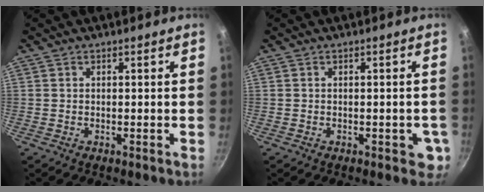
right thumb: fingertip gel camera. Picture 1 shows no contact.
{"total": 3.4, "force": [-1.0, 2.0, 2.6], "torque": [-0.013, 0.004, -0.011]}